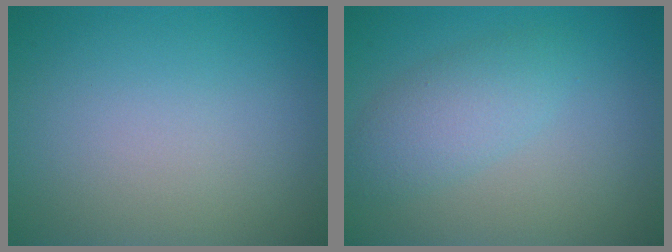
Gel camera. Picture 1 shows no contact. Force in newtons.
{"total": 3.2, "press": 3.2, "slide": 0.1}